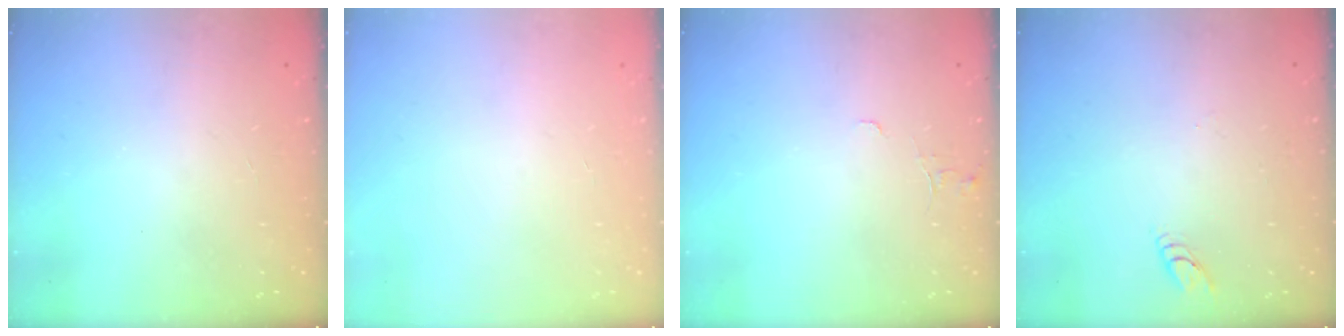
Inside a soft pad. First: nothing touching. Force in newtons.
{"total": 0.0}
{"total": 5.3, "press": 5.3, "slide": 0.4}
{"total": 2.7, "press": 2.7, "slide": 0.3}